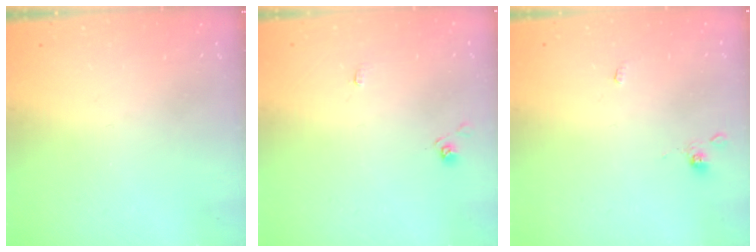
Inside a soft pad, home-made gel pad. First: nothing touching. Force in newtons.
{"total": 1.7, "press": 1.7, "slide": 0.3}
{"total": 0.0}